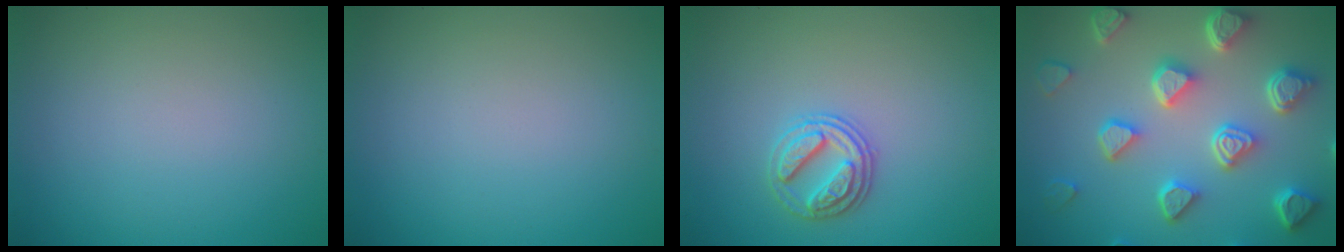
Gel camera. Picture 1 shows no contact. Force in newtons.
{"total": 0.0}
{"total": 2.6, "press": 2.6, "slide": 0.5}
{"total": 7.3, "press": 5.8, "slide": 4.5}